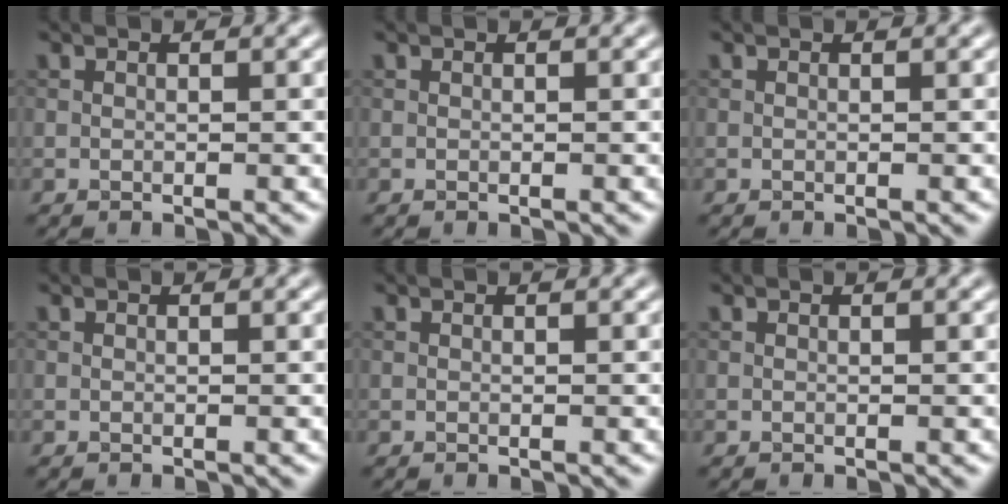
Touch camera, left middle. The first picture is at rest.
{"total": 0.0}
{"total": 0.0}
{"total": 0.0}
{"total": 0.0}
{"total": 0.0}